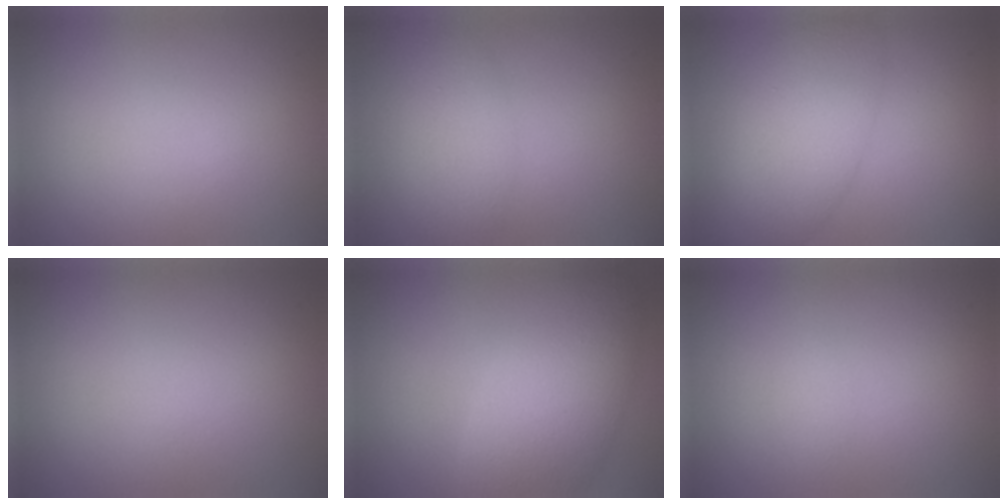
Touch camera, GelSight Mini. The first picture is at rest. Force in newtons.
{"total": 2.8, "press": 2.8, "slide": 0.2}
{"total": 5.7, "press": 5.7, "slide": 0.2}
{"total": 0.0}
{"total": 7.5, "press": 7.4, "slide": 0.4}
{"total": 0.6, "press": 0.6, "slide": 0.1}